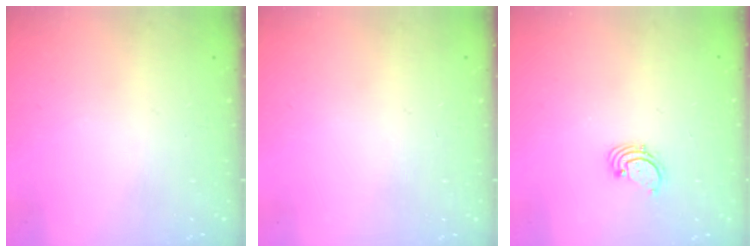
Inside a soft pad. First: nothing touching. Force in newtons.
{"total": 0.0}
{"total": 1.7, "press": 1.7, "slide": 0.2}